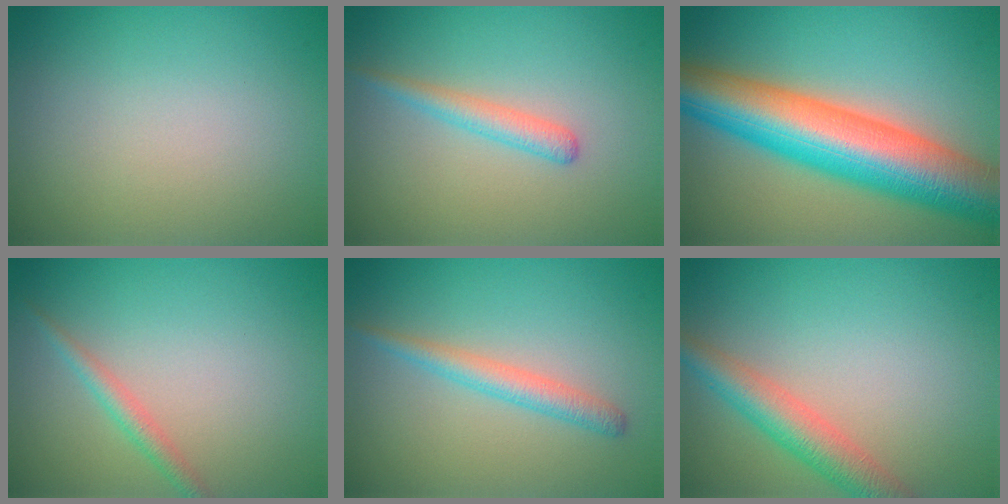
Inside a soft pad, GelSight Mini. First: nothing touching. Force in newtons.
{"total": 1.9, "press": 1.9, "slide": 0.0}
{"total": 12.3, "press": 12.3, "slide": 0.1}
{"total": 1.6, "press": 1.6, "slide": 0.0}
{"total": 2.2, "press": 2.2, "slide": 0.1}
{"total": 4.1, "press": 4.1, "slide": 0.1}